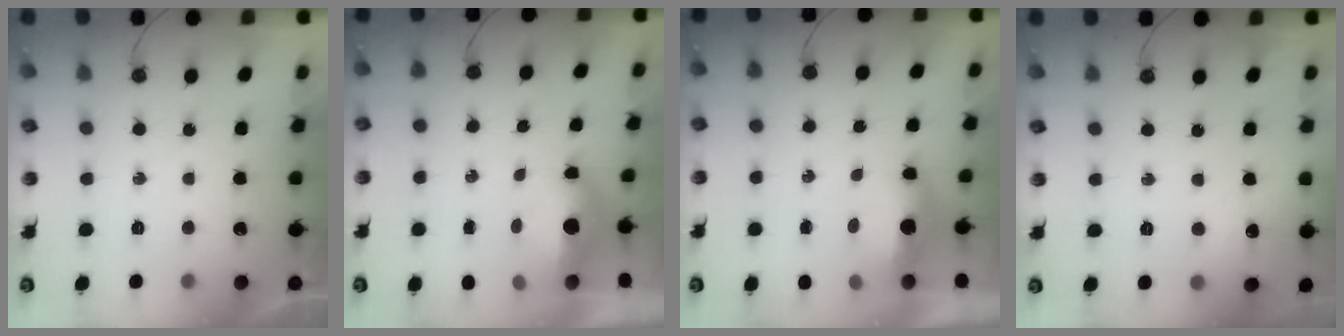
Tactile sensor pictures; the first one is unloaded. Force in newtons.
{"total": 13.2, "press": 7.5, "slide": 10.8}
{"total": 5.8, "press": 5.8, "slide": 0.8}
{"total": 3.8, "press": 3.8, "slide": 0.6}